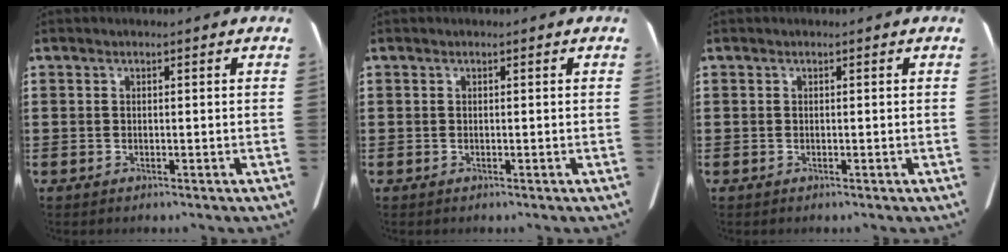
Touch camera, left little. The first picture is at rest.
{"total": 0.0}
{"total": 0.0}